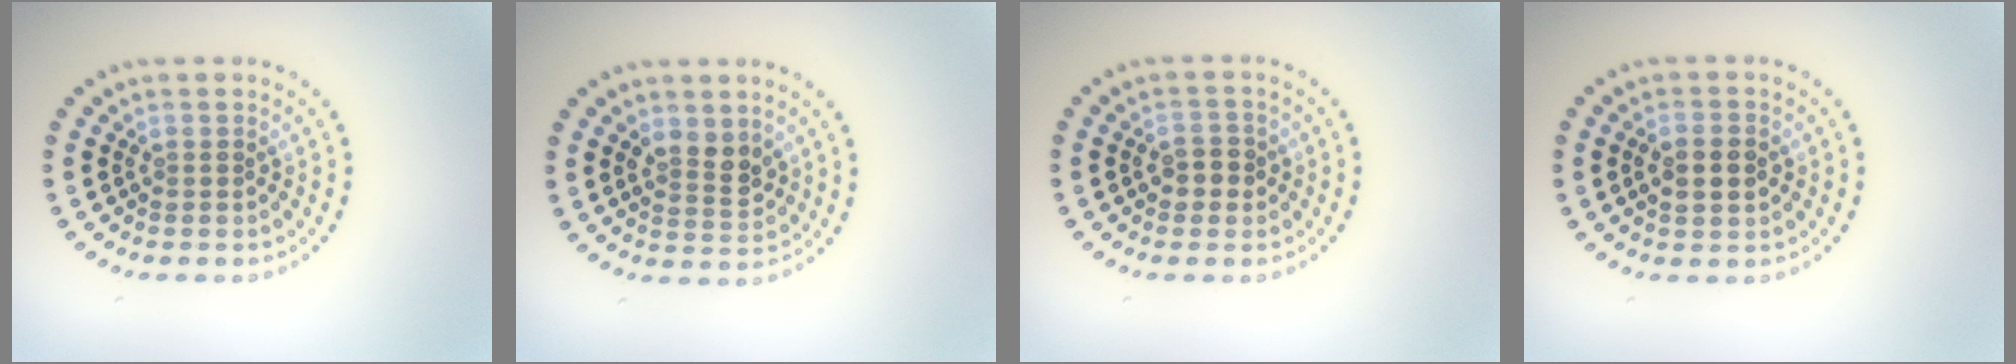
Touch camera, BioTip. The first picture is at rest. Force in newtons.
{"total": 2.5, "press": 2.4, "slide": 0.7}
{"total": 1.9, "press": 1.8, "slide": 0.3}
{"total": 2.5, "press": 2.5, "slide": 0.2}